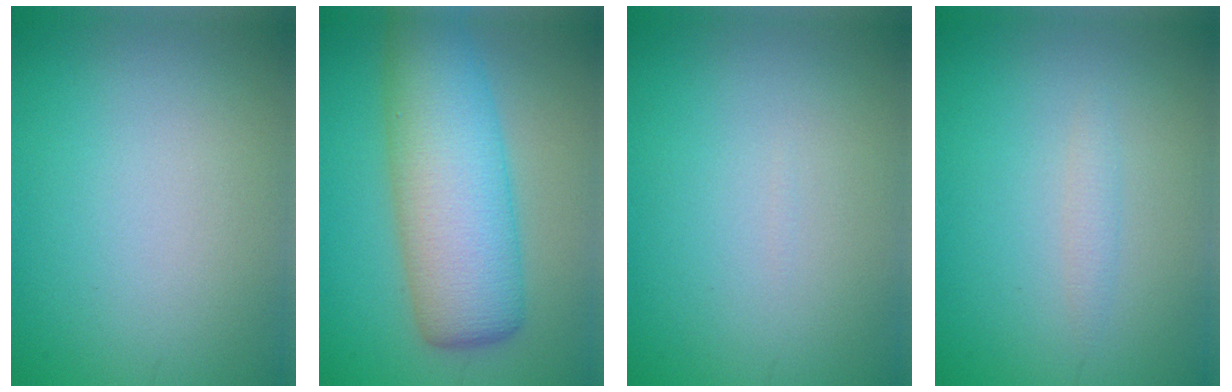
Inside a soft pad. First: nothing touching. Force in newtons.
{"total": 8.9, "press": 8.9, "slide": 0.2}
{"total": 0.0}
{"total": 0.9, "press": 0.9, "slide": 0.0}